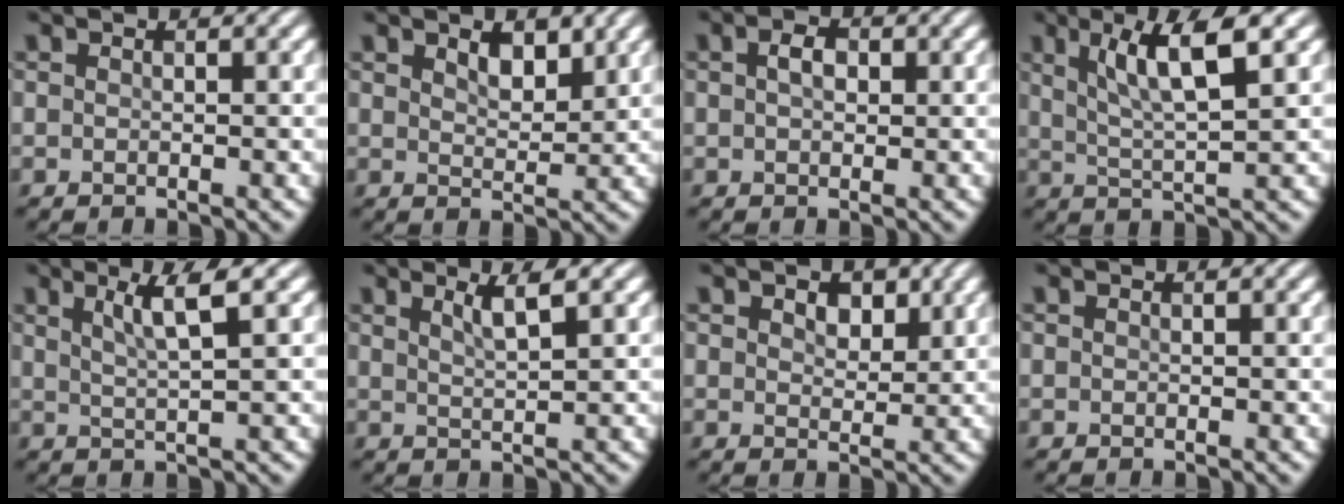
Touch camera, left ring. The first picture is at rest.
{"total": 2.3, "force": [1.5, 1.0, 1.5], "torque": [-0.029, -0.004, 0.027]}
{"total": 2.1, "force": [0.5, 1.3, 1.5], "torque": [-0.028, 0.003, 0.005]}
{"total": 6.1, "force": [2.6, 1.1, 5.4], "torque": [-0.096, 0.002, 0.048]}
{"total": 3.4, "force": [1.5, 0.5, 3.0], "torque": [-0.043, 0.003, 0.027]}
{"total": 2.4, "force": [1.2, 0.5, 1.9], "torque": [-0.026, 0.004, 0.019]}
{"total": 2.3, "force": [1.2, 1.4, 1.4], "torque": [-0.024, -0.002, 0.018]}
{"total": 0.0}